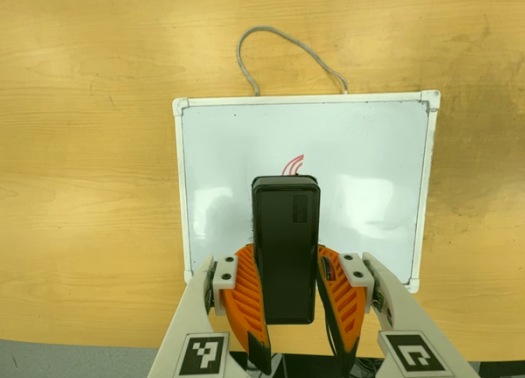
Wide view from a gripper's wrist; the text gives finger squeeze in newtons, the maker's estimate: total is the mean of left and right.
{"total": 8.9, "left": 7.4, "right": 10.5}